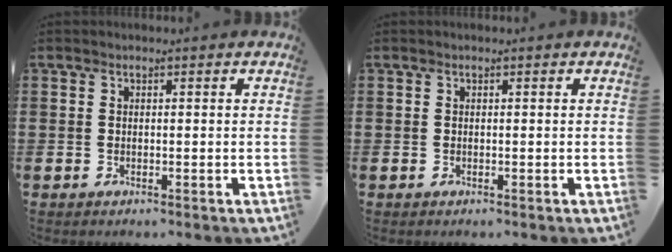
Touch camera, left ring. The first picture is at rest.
{"total": 0.0}